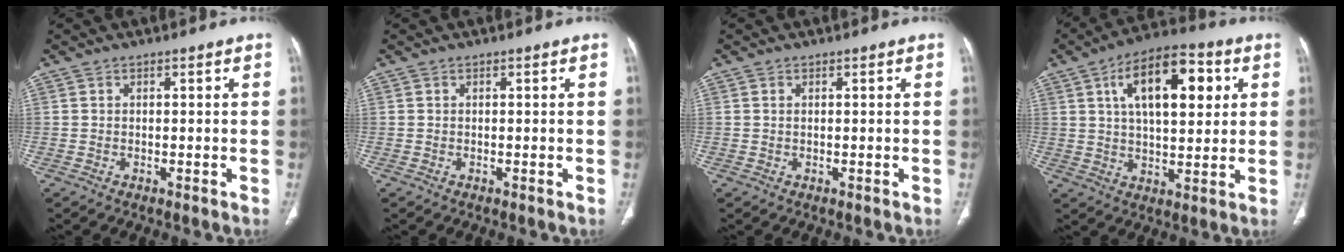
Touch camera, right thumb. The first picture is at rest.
{"total": 0.0}
{"total": 0.0}
{"total": 16.5, "force": [5.4, 7.8, 13.5], "torque": [-0.190, 0.003, 0.084]}